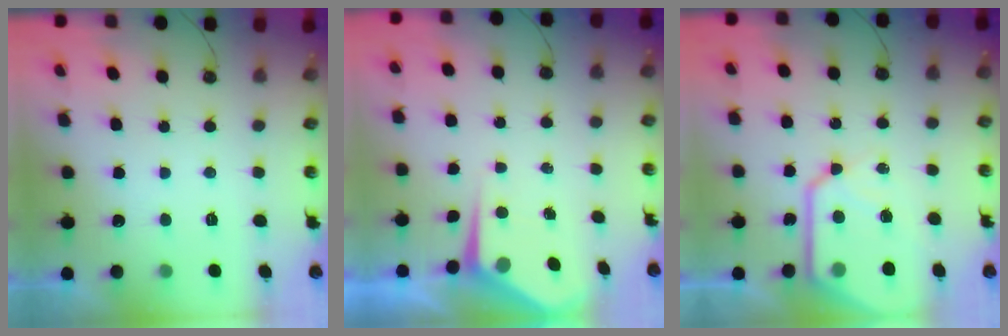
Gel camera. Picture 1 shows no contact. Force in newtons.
{"total": 4.8, "press": 4.8, "slide": 0.4}
{"total": 13.4, "press": 13.3, "slide": 1.4}